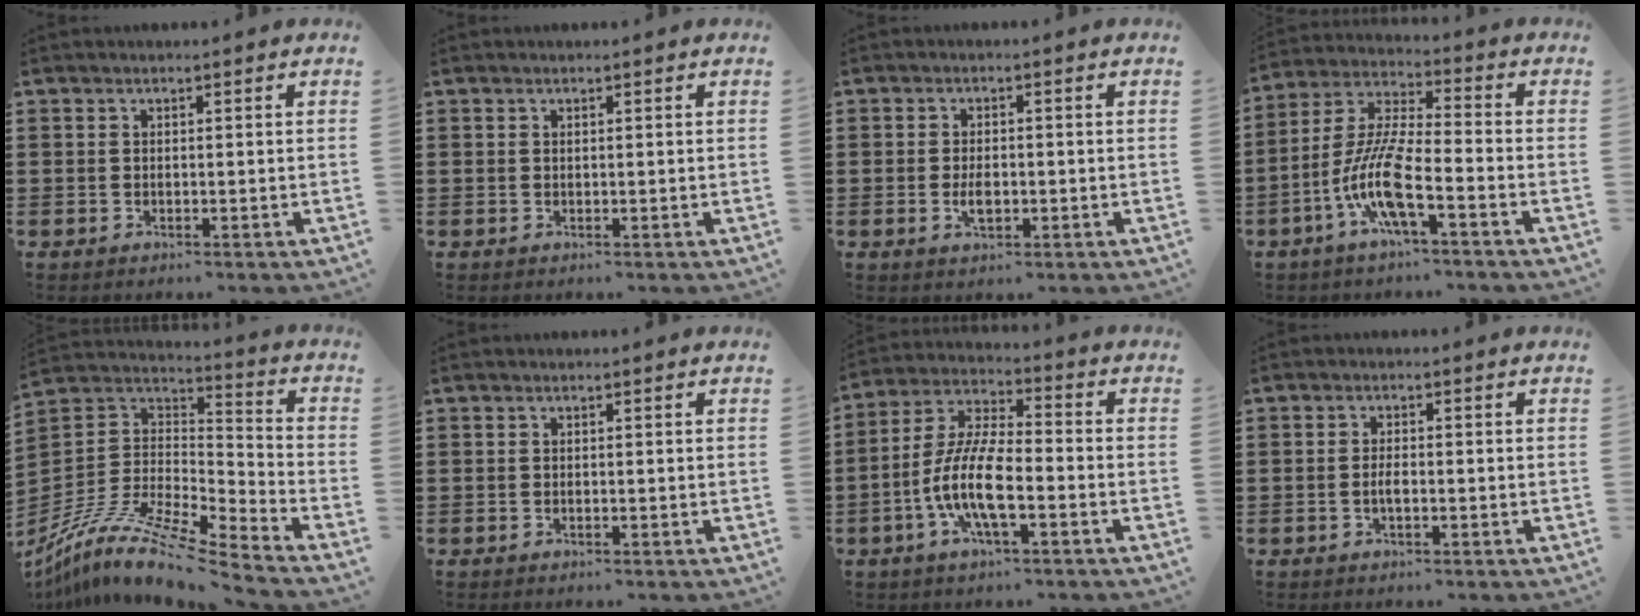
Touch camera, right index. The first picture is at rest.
{"total": 0.0}
{"total": 3.1, "force": [-0.6, 1.4, 2.7], "torque": [-0.056, -0.002, -0.013]}
{"total": 10.4, "force": [-5.0, 1.8, 8.9], "torque": [-0.203, -0.013, -0.101]}
{"total": 11.3, "force": [-9.0, 1.6, 6.7], "torque": [-0.152, -0.002, -0.182]}
{"total": 0.0}
{"total": 9.8, "force": [-3.5, 2.6, 8.8], "torque": [-0.210, -0.016, -0.073]}
{"total": 1.7, "force": [-0.5, 0.4, 1.6], "torque": [-0.032, -0.003, -0.009]}